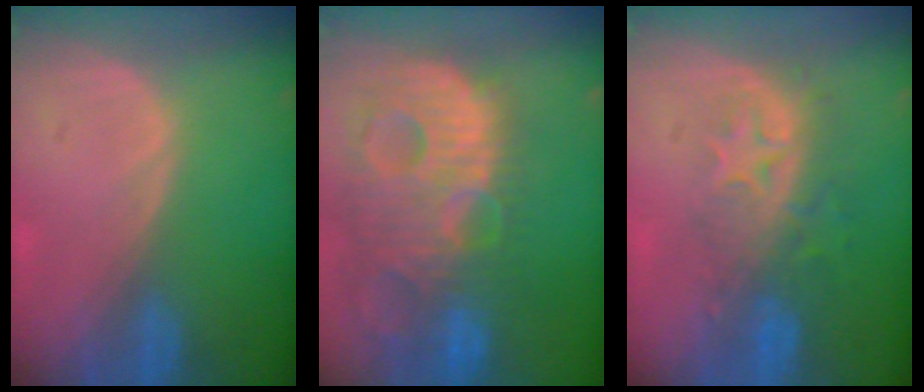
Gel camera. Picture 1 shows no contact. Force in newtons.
{"total": 14.1, "press": 12.2, "slide": 7.1}
{"total": 8.2, "press": 7.3, "slide": 3.8}